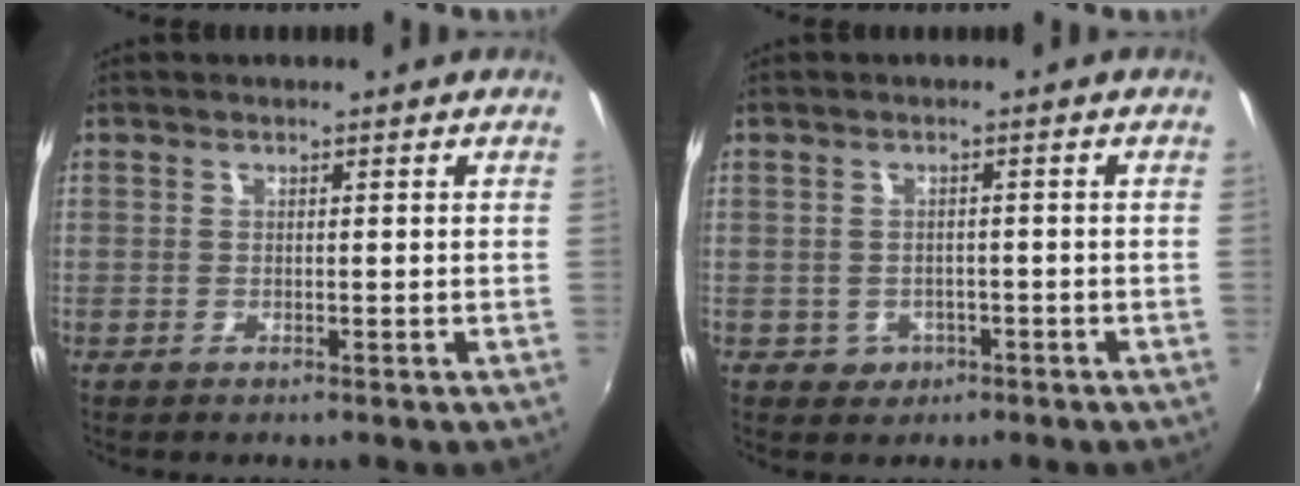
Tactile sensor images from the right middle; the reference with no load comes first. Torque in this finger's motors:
{"motor_torque": [0.88, -0.67, -0.07, -0.01]}